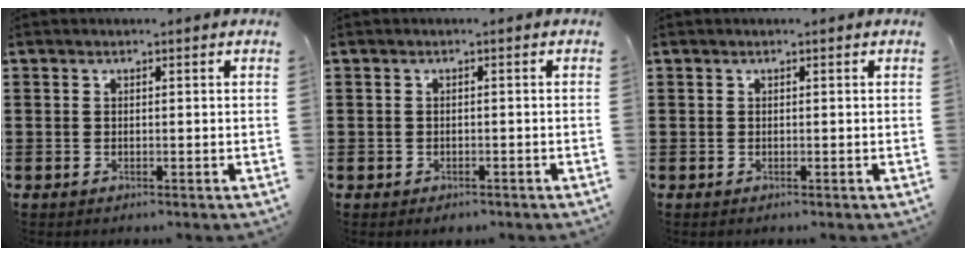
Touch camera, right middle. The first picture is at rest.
{"total": 0.8, "force": [-0.6, 0.5, 0.1], "torque": [-0.003, 0.002, -0.015]}
{"total": 0.0}